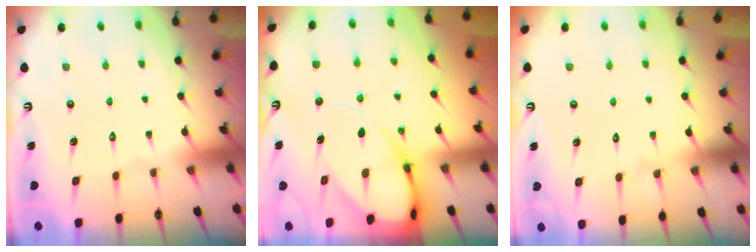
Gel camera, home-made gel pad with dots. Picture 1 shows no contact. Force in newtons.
{"total": 10.9, "press": 10.8, "slide": 1.2}
{"total": 4.2, "press": 4.2, "slide": 0.4}